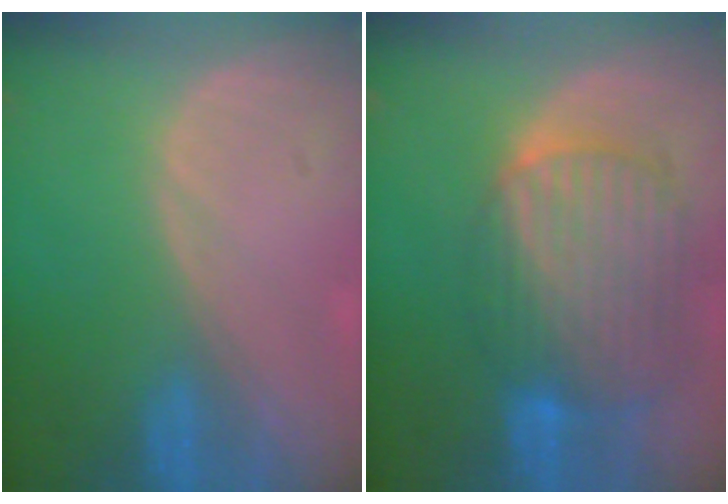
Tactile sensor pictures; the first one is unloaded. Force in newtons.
{"total": 10.4, "press": 8.8, "slide": 5.6}